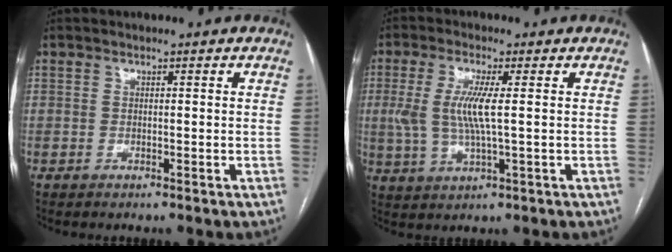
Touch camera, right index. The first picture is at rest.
{"total": 6.9, "force": [0.6, 0.9, 6.8], "torque": [-0.157, 0.001, 0.014]}